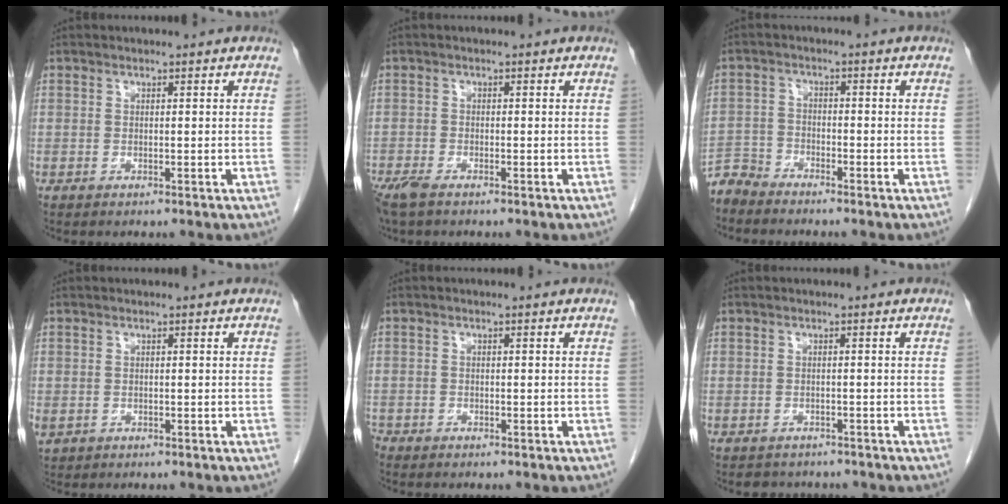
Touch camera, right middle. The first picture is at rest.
{"total": 3.7, "force": [-2.8, 1.0, 2.1], "torque": [-0.048, -0.011, -0.050]}
{"total": 3.7, "force": [-3.7, 0.4, -0.3], "torque": [0.013, -0.012, -0.073]}
{"total": 1.7, "force": [-0.6, 1.4, 0.7], "torque": [-0.019, 0.000, -0.001]}
{"total": 2.3, "force": [-1.9, 1.1, 0.5], "torque": [-0.013, -0.001, -0.031]}
{"total": 3.8, "force": [-3.4, 1.6, 0.2], "torque": [-0.005, 0.000, -0.045]}